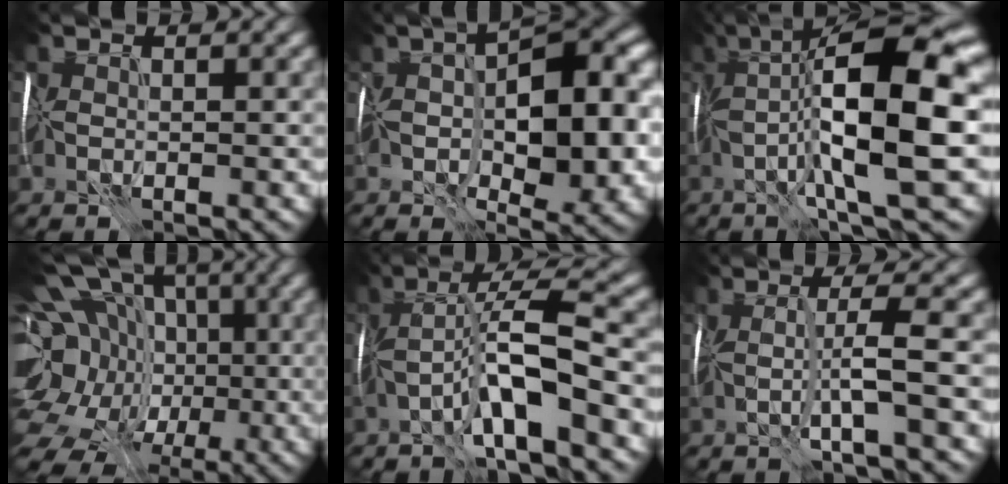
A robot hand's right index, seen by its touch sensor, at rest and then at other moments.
{"total": 11.2, "force": [-0.3, 5.0, 10.1], "torque": [-0.145, 0.009, -0.007]}
{"total": 14.0, "force": [0.4, 3.0, 13.6], "torque": [-0.234, 0.021, 0.006]}
{"total": 18.4, "force": [-3.1, 15.3, 9.7], "torque": [-0.188, 0.004, -0.061]}
{"total": 7.6, "force": [-1.7, 1.2, 7.3], "torque": [-0.135, 0.021, -0.041]}
{"total": 3.4, "force": [0.3, -0.3, 3.4], "torque": [-0.057, 0.007, -0.007]}